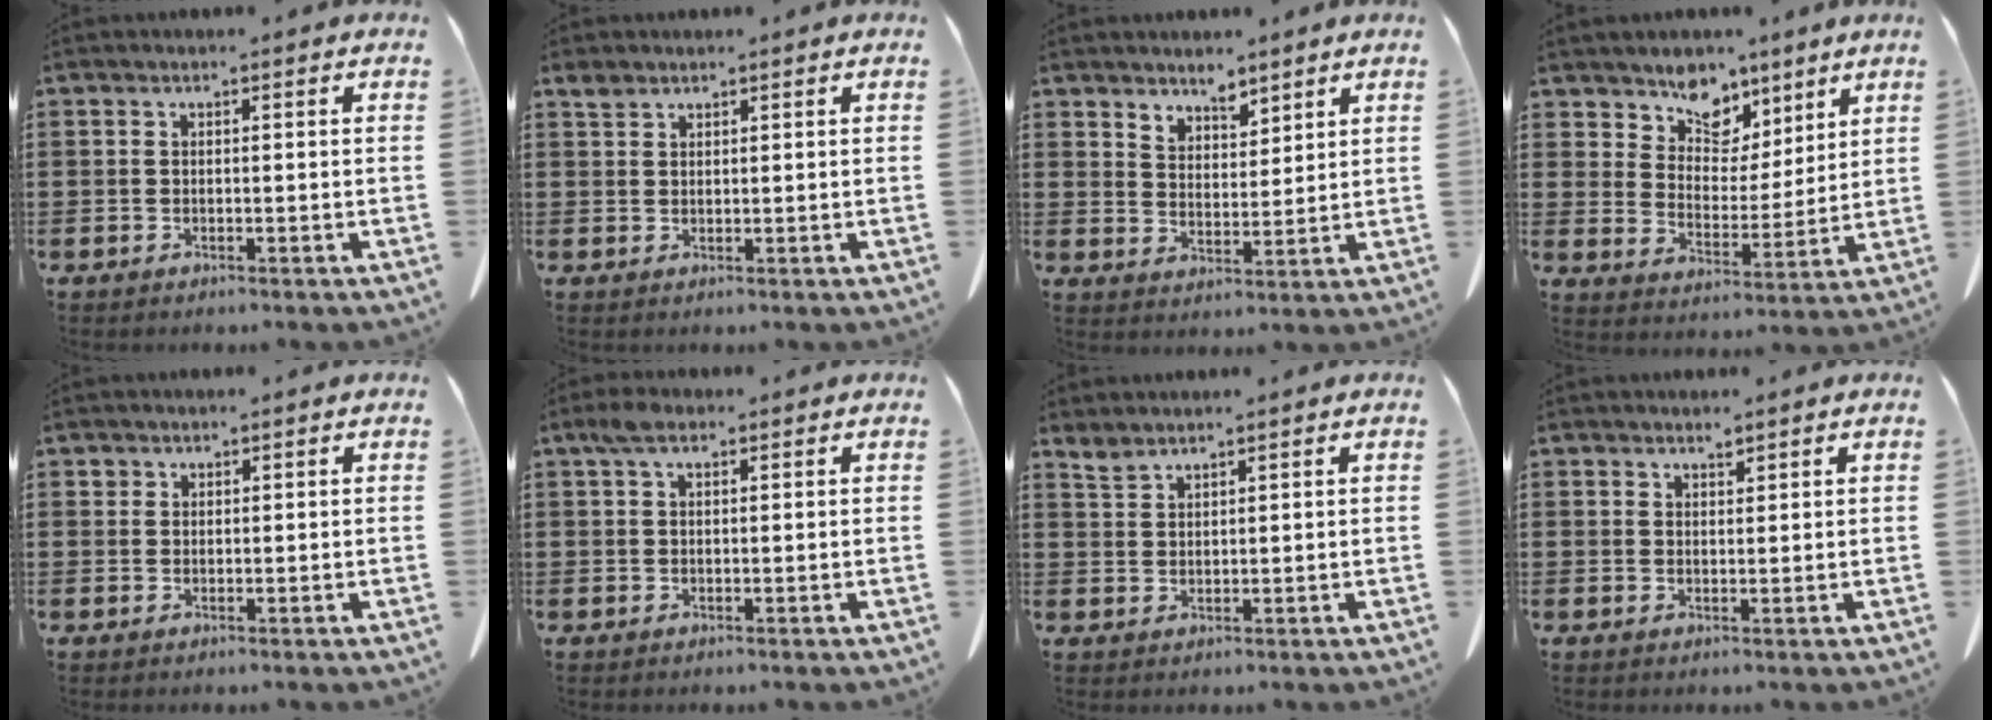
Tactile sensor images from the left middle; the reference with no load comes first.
{"total": 1.6, "force": [1.3, 0.7, 0.6], "torque": [-0.016, 0.000, 0.027]}
{"total": 3.8, "force": [3.6, 1.4, 0.0], "torque": [-0.014, -0.010, 0.068]}
{"total": 6.9, "force": [5.6, 4.0, 0.3], "torque": [-0.048, -0.038, 0.104]}
{"total": 0.8, "force": [0.6, 0.4, 0.0], "torque": [-0.004, -0.001, 0.013]}
{"total": 2.5, "force": [1.1, 1.2, 2.0], "torque": [-0.044, 0.006, 0.018]}
{"total": 1.9, "force": [1.8, 0.2, 0.6], "torque": [-0.017, -0.003, 0.036]}
{"total": 1.3, "force": [1.2, 0.3, 0.4], "torque": [-0.009, 0.000, 0.023]}